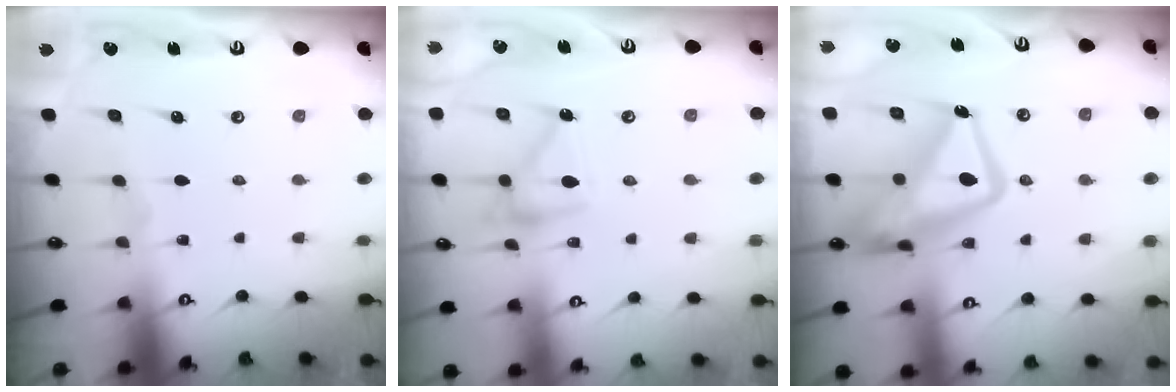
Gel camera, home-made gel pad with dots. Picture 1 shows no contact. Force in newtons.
{"total": 13.3, "press": 13.2, "slide": 0.8}
{"total": 15.8, "press": 15.8, "slide": 1.6}